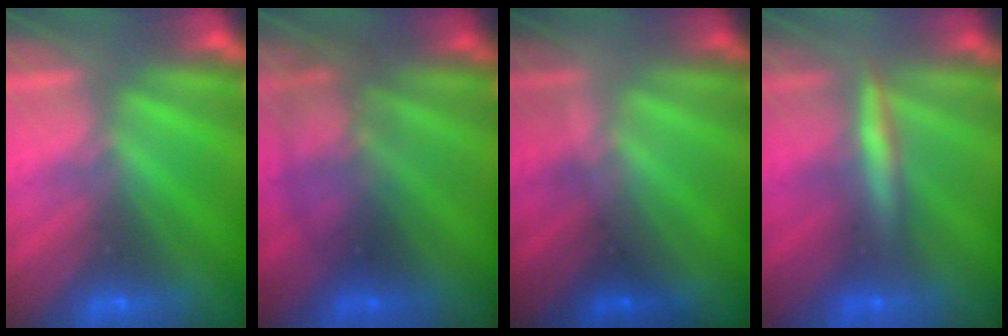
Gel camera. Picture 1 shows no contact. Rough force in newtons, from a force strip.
{"total": 2.1}
{"total": 1.3}
{"total": 2.6}